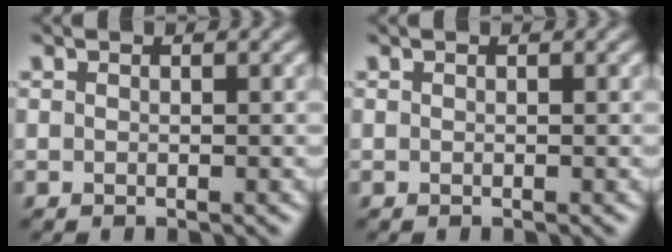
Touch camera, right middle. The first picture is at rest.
{"total": 0.0}